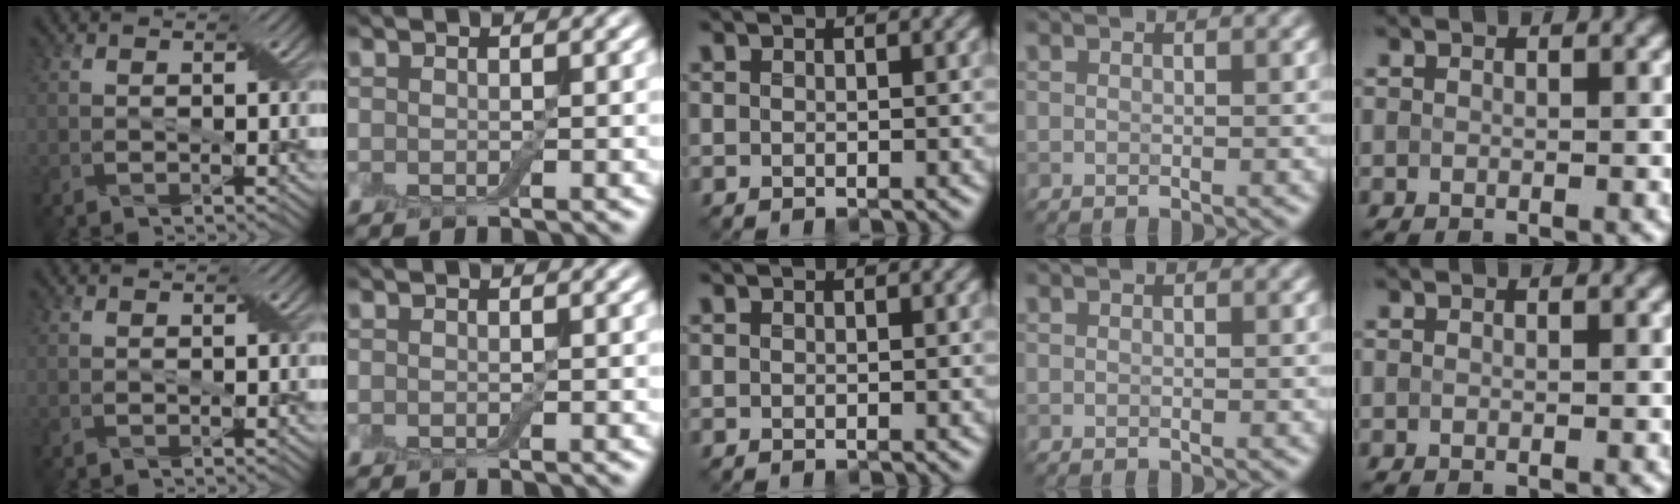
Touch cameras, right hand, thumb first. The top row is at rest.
{}